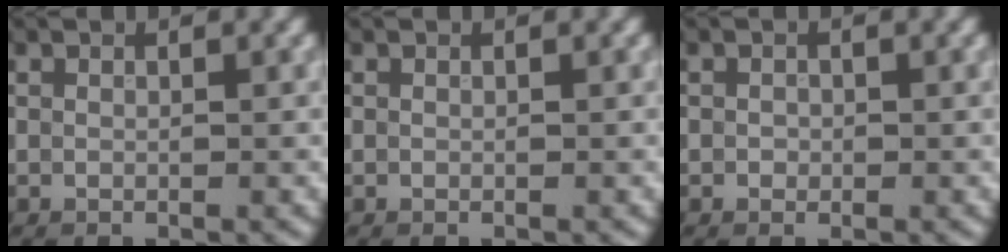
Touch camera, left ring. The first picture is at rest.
{"total": 0.0}
{"total": 0.6, "force": [-0.1, 0.6, 0.3], "torque": [-0.001, -0.002, -0.005]}